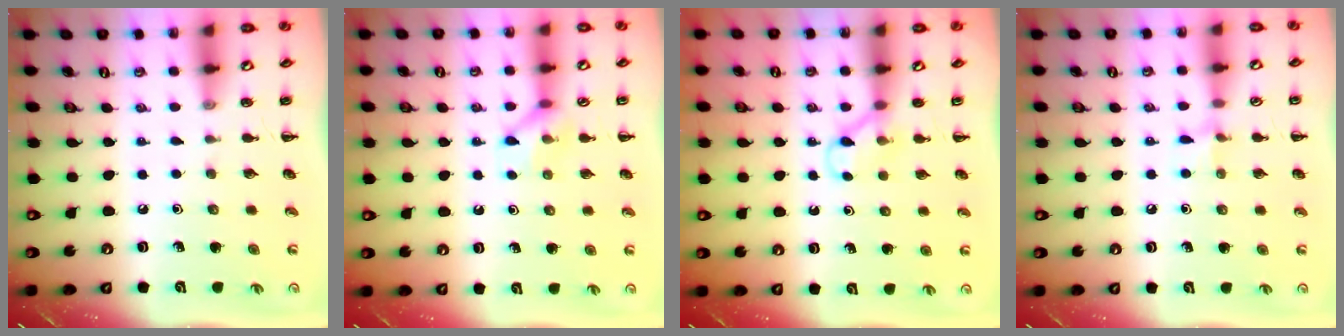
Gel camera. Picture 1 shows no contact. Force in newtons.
{"total": 7.9, "press": 7.9, "slide": 0.4}
{"total": 4.1, "press": 4.0, "slide": 1.2}
{"total": 5.8, "press": 5.5, "slide": 1.8}